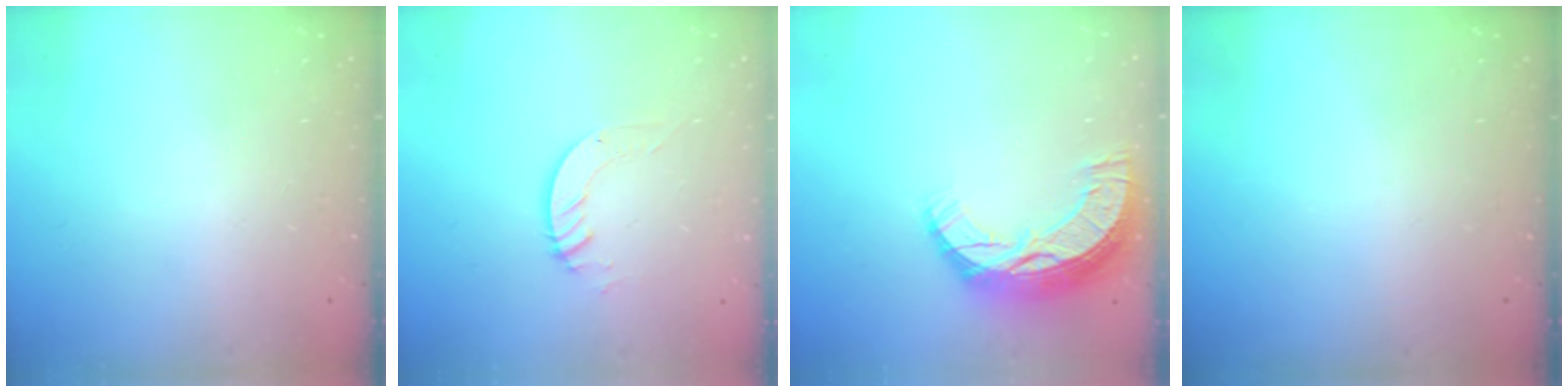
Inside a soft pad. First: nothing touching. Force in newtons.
{"total": 3.6, "press": 3.6, "slide": 0.1}
{"total": 12.3, "press": 12.2, "slide": 0.9}
{"total": 0.0}